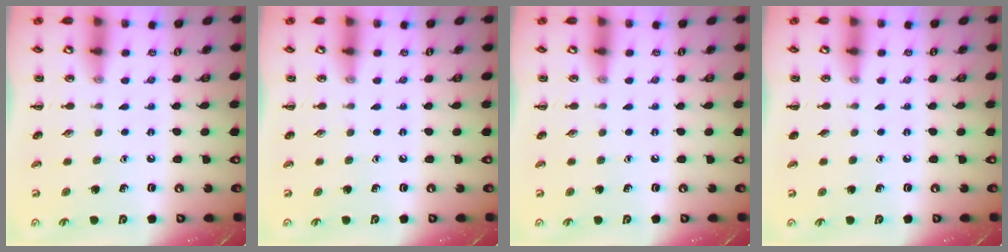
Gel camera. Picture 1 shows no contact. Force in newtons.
{"total": 0.0}
{"total": 0.0}
{"total": 0.0}